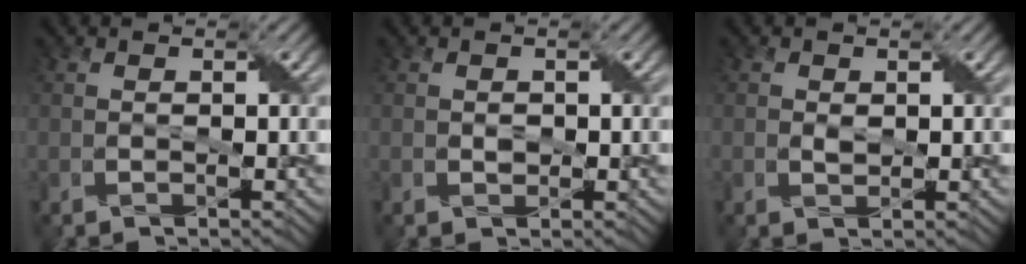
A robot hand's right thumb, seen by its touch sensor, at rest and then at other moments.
{"total": 0.9, "force": [-0.1, 0.8, 0.5], "torque": [-0.013, -0.004, -0.001]}
{"total": 0.9, "force": [0.1, 0.7, 0.6], "torque": [-0.015, -0.003, 0.004]}